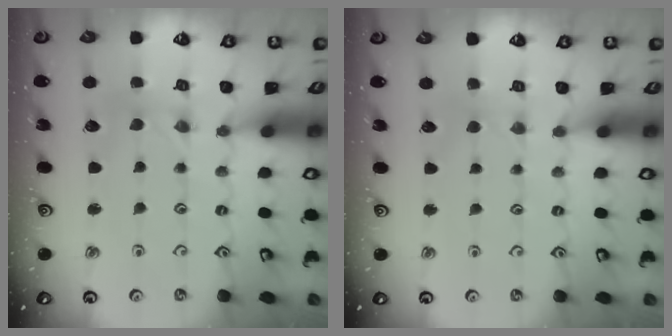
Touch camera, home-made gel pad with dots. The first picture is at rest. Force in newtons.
{"total": 2.4, "press": 2.4, "slide": 0.4}